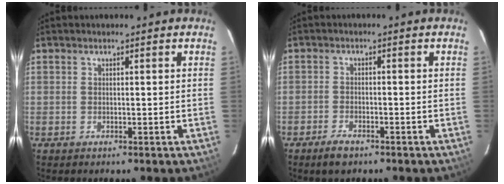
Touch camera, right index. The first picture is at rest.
{"total": 3.6, "force": [-2.7, 1.5, 1.8], "torque": [-0.050, -0.004, -0.051]}